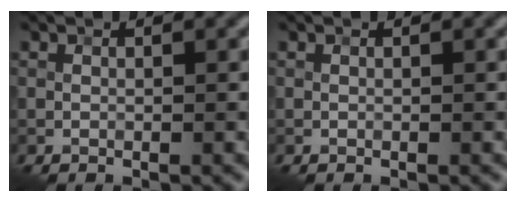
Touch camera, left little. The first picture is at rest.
{"total": 0.0}